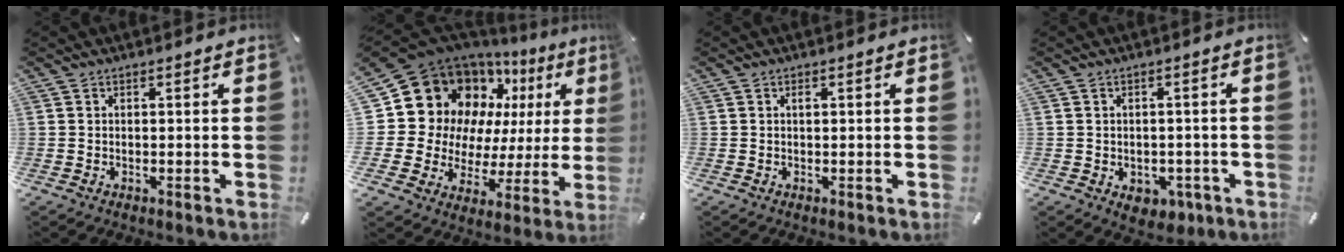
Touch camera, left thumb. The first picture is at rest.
{"total": 19.4, "force": [9.1, 15.3, 7.8], "torque": [-0.125, -0.081, 0.188]}
{"total": 0.7, "force": [0.2, 0.3, 0.6], "torque": [-0.012, 0.000, 0.004]}
{"total": 4.8, "force": [-1.5, 3.7, 2.7], "torque": [-0.026, 0.003, -0.025]}